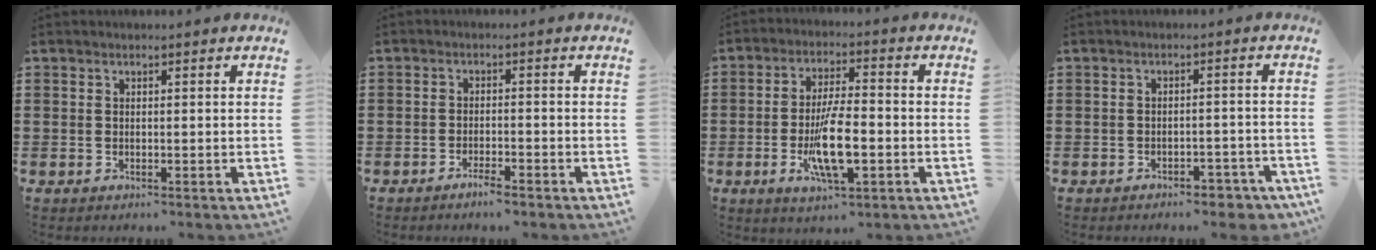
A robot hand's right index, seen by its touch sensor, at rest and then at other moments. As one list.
[{"total": 2.3, "force": [-2.0, 0.1, 1.2], "torque": [-0.021, 0.001, -0.037]}, {"total": 9.8, "force": [-2.5, 3.2, 8.9], "torque": [-0.177, -0.011, -0.042]}, {"total": 2.8, "force": [-2.7, 0.5, 0.8], "torque": [-0.016, 0.002, -0.054]}]